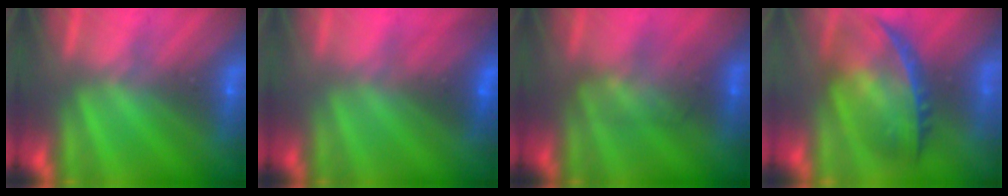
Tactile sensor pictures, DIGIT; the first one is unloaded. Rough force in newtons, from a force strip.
{"total": 2.8}
{"total": 2.3}
{"total": 9.1}